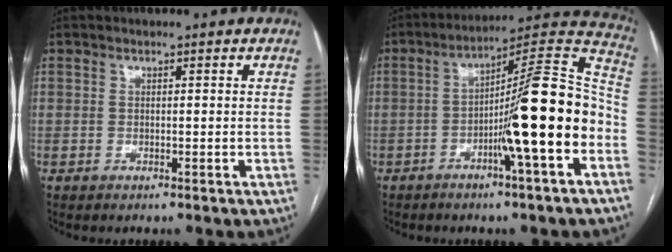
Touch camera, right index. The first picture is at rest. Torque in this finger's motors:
{"motor_torque": [2.14, 0.00, 1.05, 0.21]}